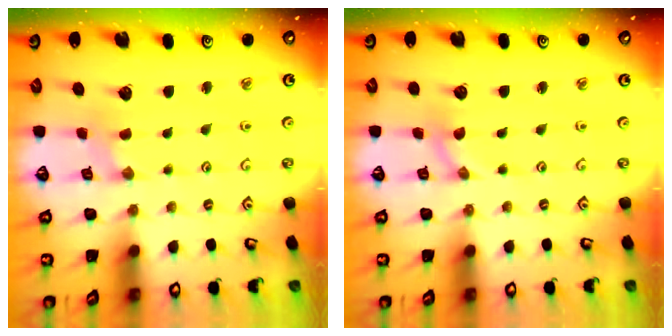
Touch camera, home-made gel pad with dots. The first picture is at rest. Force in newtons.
{"total": 0.0}